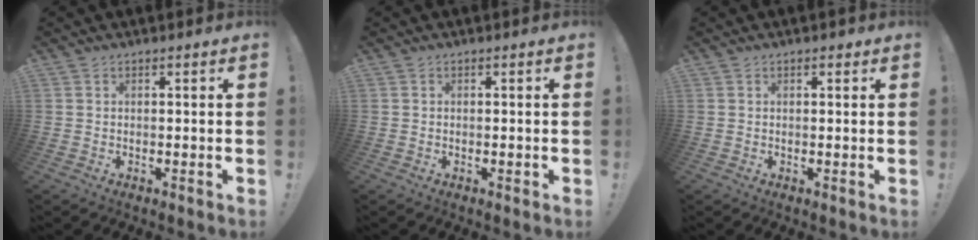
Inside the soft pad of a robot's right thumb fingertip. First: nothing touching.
{"total": 0.5, "force": [-0.2, 0.2, 0.5], "torque": [0.003, -0.002, -0.005]}
{"total": 0.5, "force": [0.3, 0.5, 0.1], "torque": [0.005, -0.002, 0.004]}